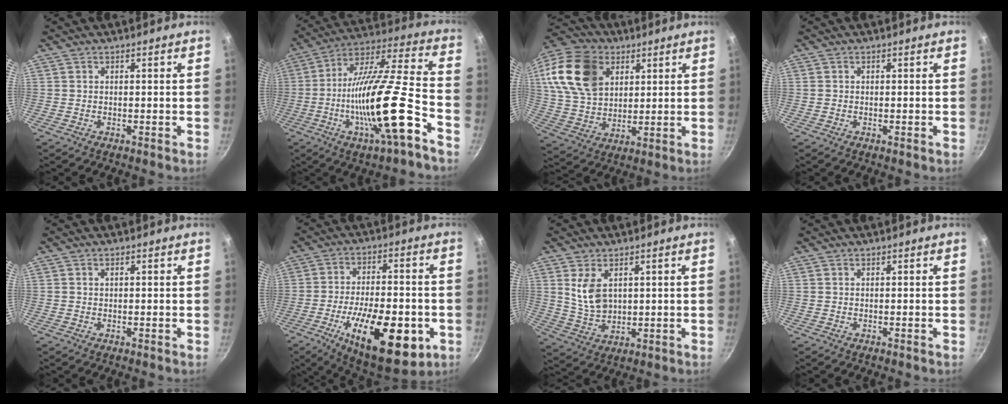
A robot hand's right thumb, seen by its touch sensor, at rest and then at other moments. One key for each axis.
{"total": 22.4, "fx": -8.5, "fy": 4.2, "fz": 20.3, "tx": -0.328, "ty": 0.038, "tz": -0.152}
{"total": 19.0, "fx": 6.6, "fy": 13.6, "fz": 11.5, "tx": -0.206, "ty": -0.004, "tz": 0.125}
{"total": 0.6, "fx": -0.2, "fy": 0.3, "fz": 0.4, "tx": -0.007, "ty": 0.002, "tz": -0.003}
{"total": 0.7, "fx": 0.2, "fy": 0.5, "fz": 0.4, "tx": -0.006, "ty": 0.004, "tz": 0.003}
{"total": 22.3, "fx": -7.6, "fy": 9.6, "fz": 18.6, "tx": -0.264, "ty": 0.010, "tz": -0.108}
{"total": 7.5, "fx": 2.4, "fy": 4.6, "fz": 5.3, "tx": -0.089, "ty": -0.024, "tz": 0.058}
{"total": 0.0}